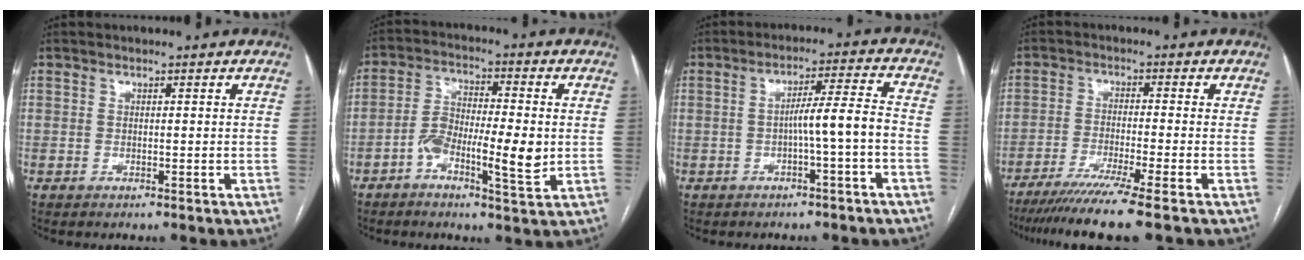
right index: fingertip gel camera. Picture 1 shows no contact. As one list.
[{"total": 8.9, "force": [-2.2, 2.3, 8.3], "torque": [-0.155, 0.015, -0.041]}, {"total": 5.9, "force": [-1.7, -0.5, 5.6], "torque": [-0.088, 0.017, -0.024]}, {"total": 10.0, "force": [-7.6, -2.0, 6.1], "torque": [-0.086, -0.029, -0.122]}]